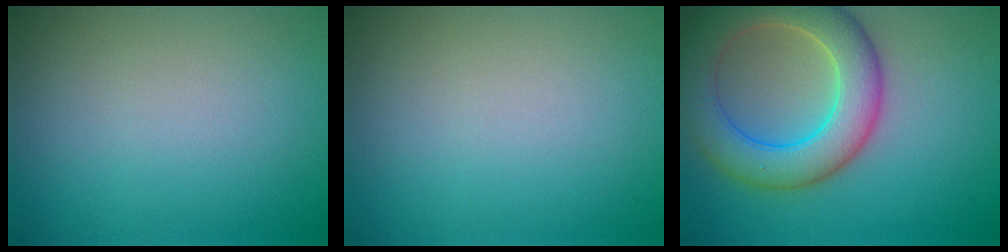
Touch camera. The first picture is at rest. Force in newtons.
{"total": 0.0}
{"total": 7.4, "press": 7.3, "slide": 0.4}